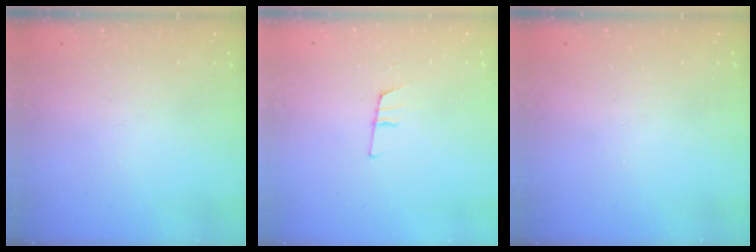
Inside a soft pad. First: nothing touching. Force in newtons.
{"total": 7.6, "press": 7.0, "slide": 3.0}
{"total": 0.0}